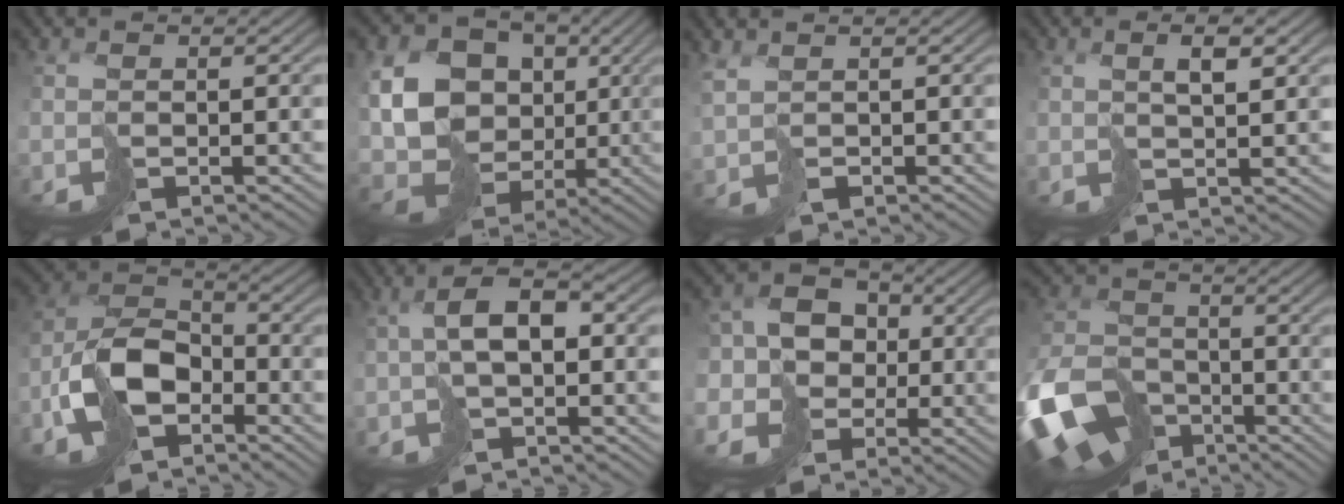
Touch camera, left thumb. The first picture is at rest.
{"total": 15.9, "force": [0.6, 13.3, 8.8], "torque": [-0.230, -0.005, 0.020]}
{"total": 1.9, "force": [1.8, 0.5, 0.5], "torque": [-0.020, 0.005, 0.040]}
{"total": 3.4, "force": [1.8, 0.7, 2.8], "torque": [-0.049, 0.007, 0.035]}
{"total": 10.8, "force": [-5.1, 6.7, 6.8], "torque": [-0.158, -0.013, -0.108]}
{"total": 6.1, "force": [-0.3, 2.8, 5.4], "torque": [-0.104, 0.014, -0.006]}
{"total": 10.6, "force": [-1.6, 9.4, 4.6], "torque": [-0.126, -0.010, -0.047]}
{"total": 16.1, "force": [-8.4, 10.8, 8.5], "torque": [-0.253, -0.049, -0.148]}